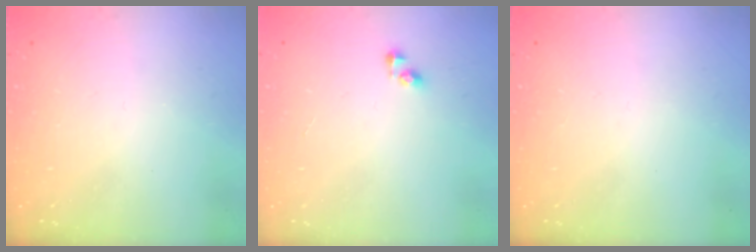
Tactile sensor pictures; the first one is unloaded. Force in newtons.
{"total": 3.4, "press": 3.4, "slide": 0.0}
{"total": 0.0}